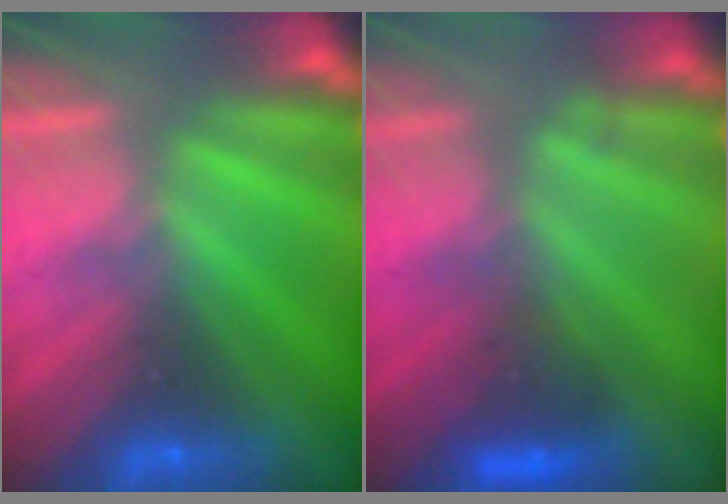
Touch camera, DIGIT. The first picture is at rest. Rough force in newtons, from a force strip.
{"total": 3.5}